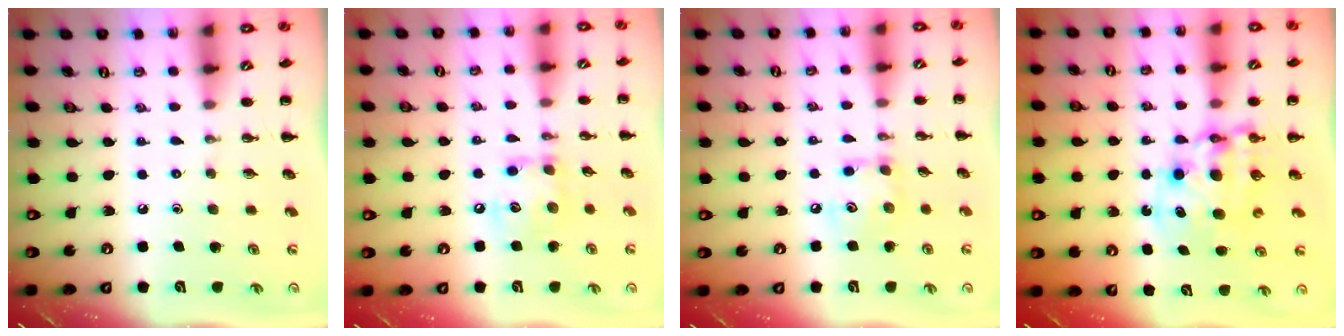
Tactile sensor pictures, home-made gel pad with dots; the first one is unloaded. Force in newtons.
{"total": 10.7, "press": 10.7, "slide": 0.6}
{"total": 7.4, "press": 7.4, "slide": 0.3}
{"total": 9.8, "press": 9.3, "slide": 3.1}